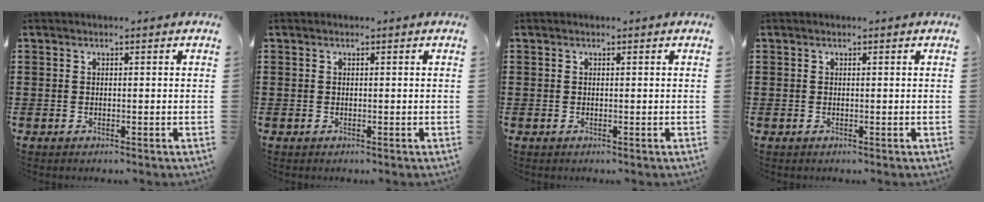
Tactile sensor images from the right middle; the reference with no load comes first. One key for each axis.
{"total": 0.0}
{"total": 0.0}
{"total": 0.0}